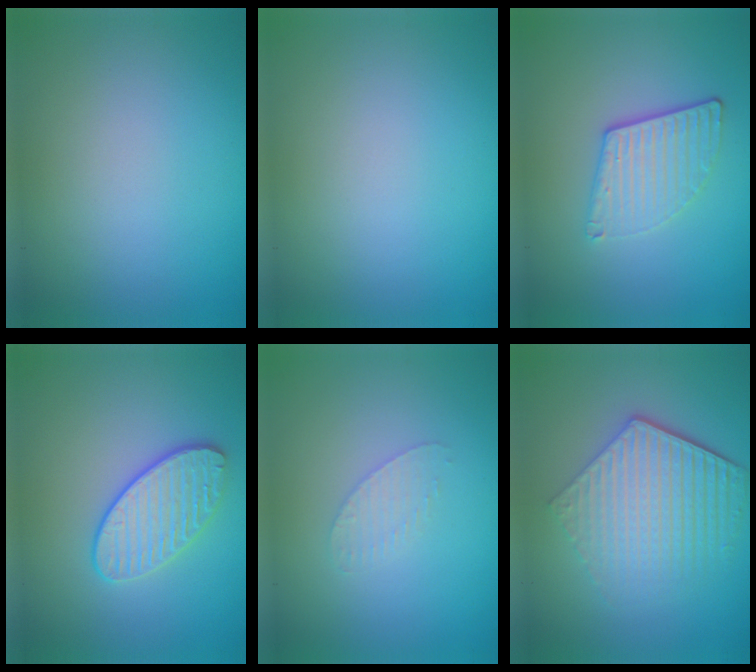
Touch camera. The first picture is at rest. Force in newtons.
{"total": 0.0}
{"total": 3.6, "press": 2.9, "slide": 2.1}
{"total": 3.4, "press": 3.2, "slide": 1.0}
{"total": 1.4, "press": 1.4, "slide": 0.1}
{"total": 6.3, "press": 4.5, "slide": 4.4}